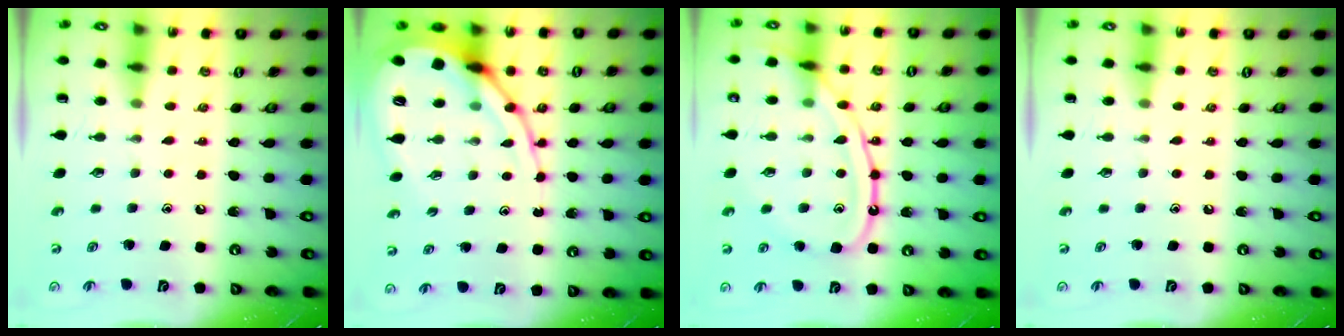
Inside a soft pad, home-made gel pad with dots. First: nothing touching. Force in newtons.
{"total": 14.0, "press": 13.9, "slide": 1.6}
{"total": 14.2, "press": 14.2, "slide": 1.2}
{"total": 0.0}